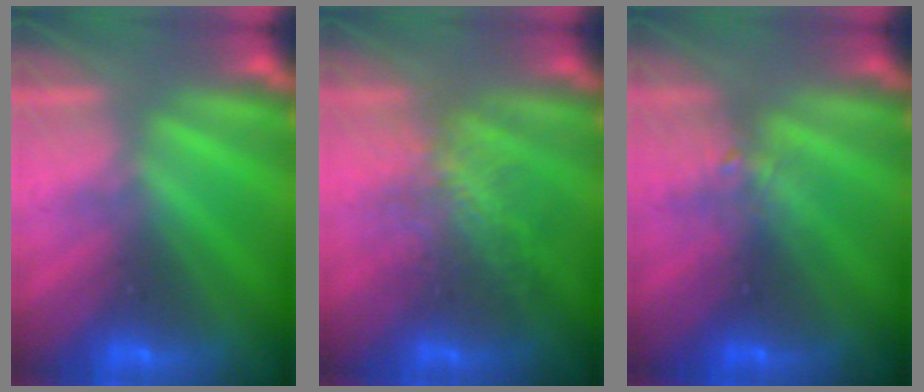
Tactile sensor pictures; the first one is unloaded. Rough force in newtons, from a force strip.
{"total": 2.8}
{"total": 2.2}